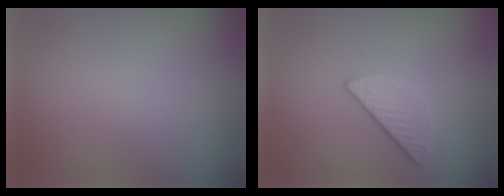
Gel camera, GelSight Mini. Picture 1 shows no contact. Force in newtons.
{"total": 2.9, "press": 2.3, "slide": 1.7}